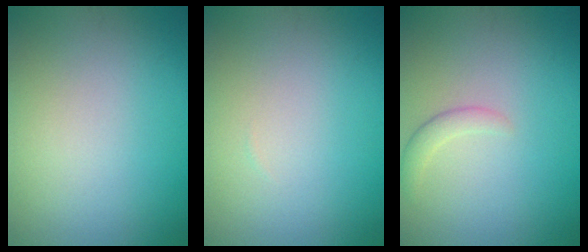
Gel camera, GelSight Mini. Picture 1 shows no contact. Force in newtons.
{"total": 0.0}
{"total": 1.4, "press": 1.4, "slide": 0.1}